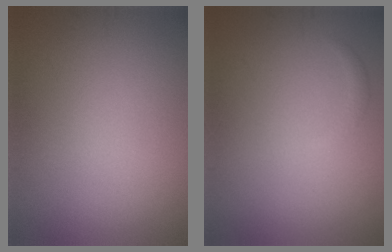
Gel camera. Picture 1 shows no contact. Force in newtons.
{"total": 0.7, "press": 0.7, "slide": 0.0}